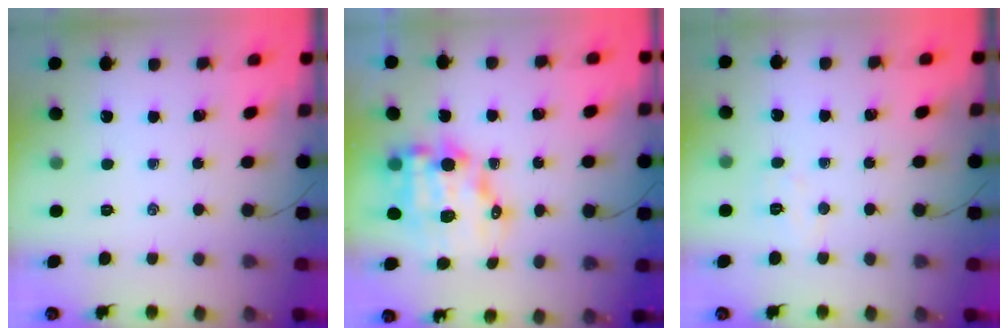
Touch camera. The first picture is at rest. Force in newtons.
{"total": 13.2, "press": 12.9, "slide": 2.8}
{"total": 4.0, "press": 3.9, "slide": 0.9}